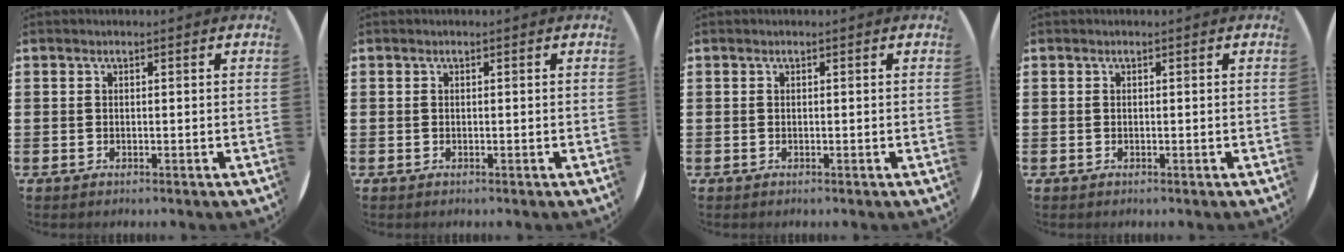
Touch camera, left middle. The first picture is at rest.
{"total": 0.0}
{"total": 0.0}
{"total": 0.0}